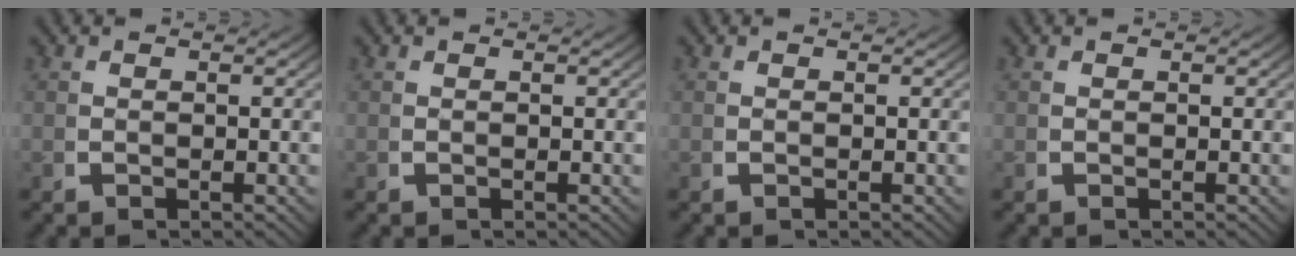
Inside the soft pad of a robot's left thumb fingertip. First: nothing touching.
{"total": 0.0}
{"total": 0.0}
{"total": 0.0}